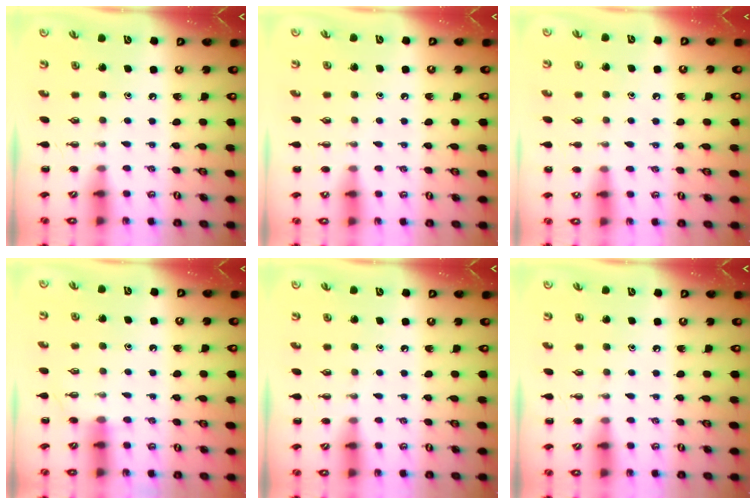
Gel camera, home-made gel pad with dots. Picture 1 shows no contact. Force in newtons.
{"total": 3.9, "press": 3.6, "slide": 1.4}
{"total": 7.4, "press": 7.0, "slide": 2.2}
{"total": 4.1, "press": 3.9, "slide": 1.0}
{"total": 0.0}
{"total": 0.0}